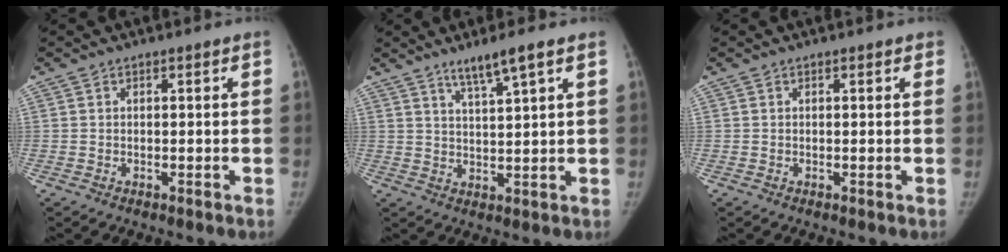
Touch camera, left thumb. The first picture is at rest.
{"total": 5.4, "force": [3.7, -0.2, 3.9], "torque": [-0.070, -0.023, 0.071]}
{"total": 0.5, "force": [0.3, 0.3, 0.3], "torque": [-0.002, -0.001, 0.000]}